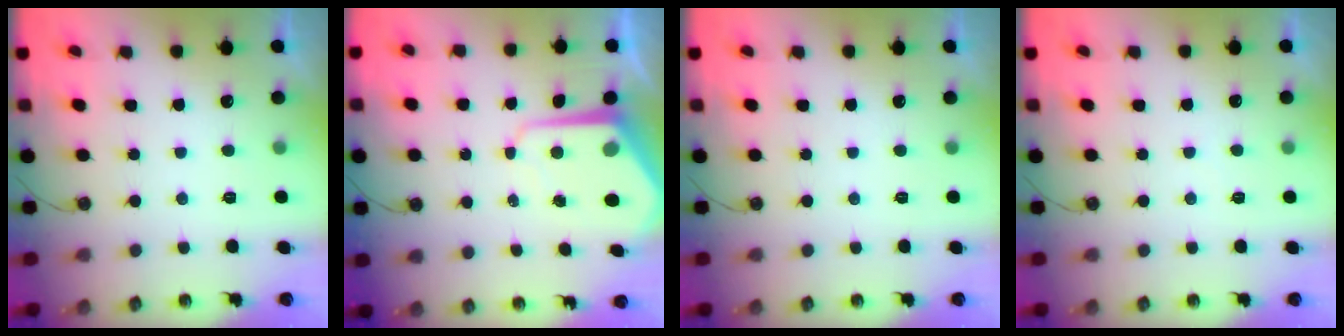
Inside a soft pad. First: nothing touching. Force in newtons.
{"total": 7.9, "press": 7.9, "slide": 0.7}
{"total": 0.0}
{"total": 2.4, "press": 2.3, "slide": 0.5}